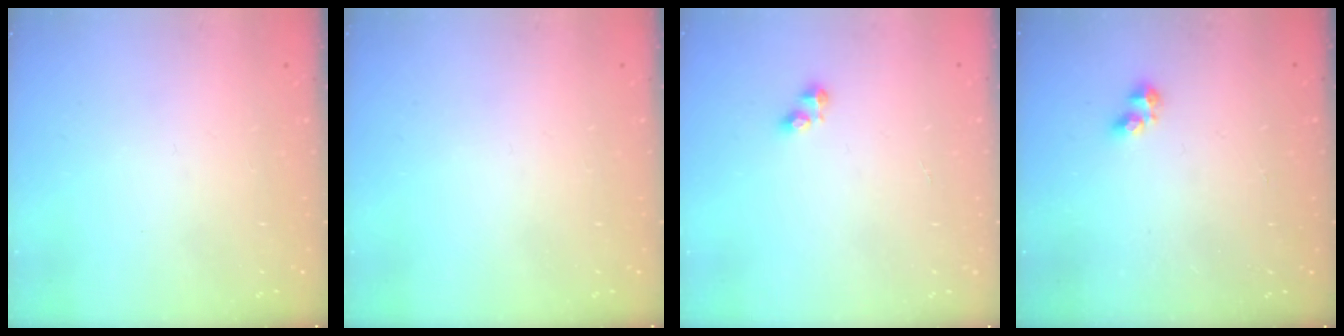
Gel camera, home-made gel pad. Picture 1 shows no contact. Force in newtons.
{"total": 0.0}
{"total": 2.8, "press": 2.8, "slide": 0.4}
{"total": 2.8, "press": 2.7, "slide": 0.5}